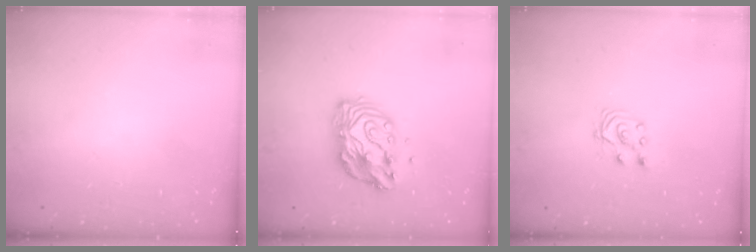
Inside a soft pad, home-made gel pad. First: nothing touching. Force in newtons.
{"total": 11.3, "press": 11.3, "slide": 1.0}
{"total": 3.1, "press": 3.0, "slide": 0.7}